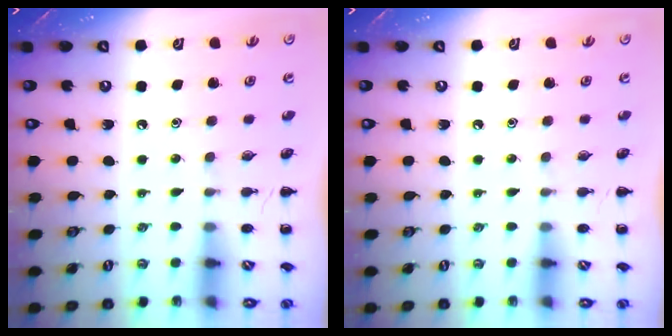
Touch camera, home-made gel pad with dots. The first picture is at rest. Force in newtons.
{"total": 0.0}